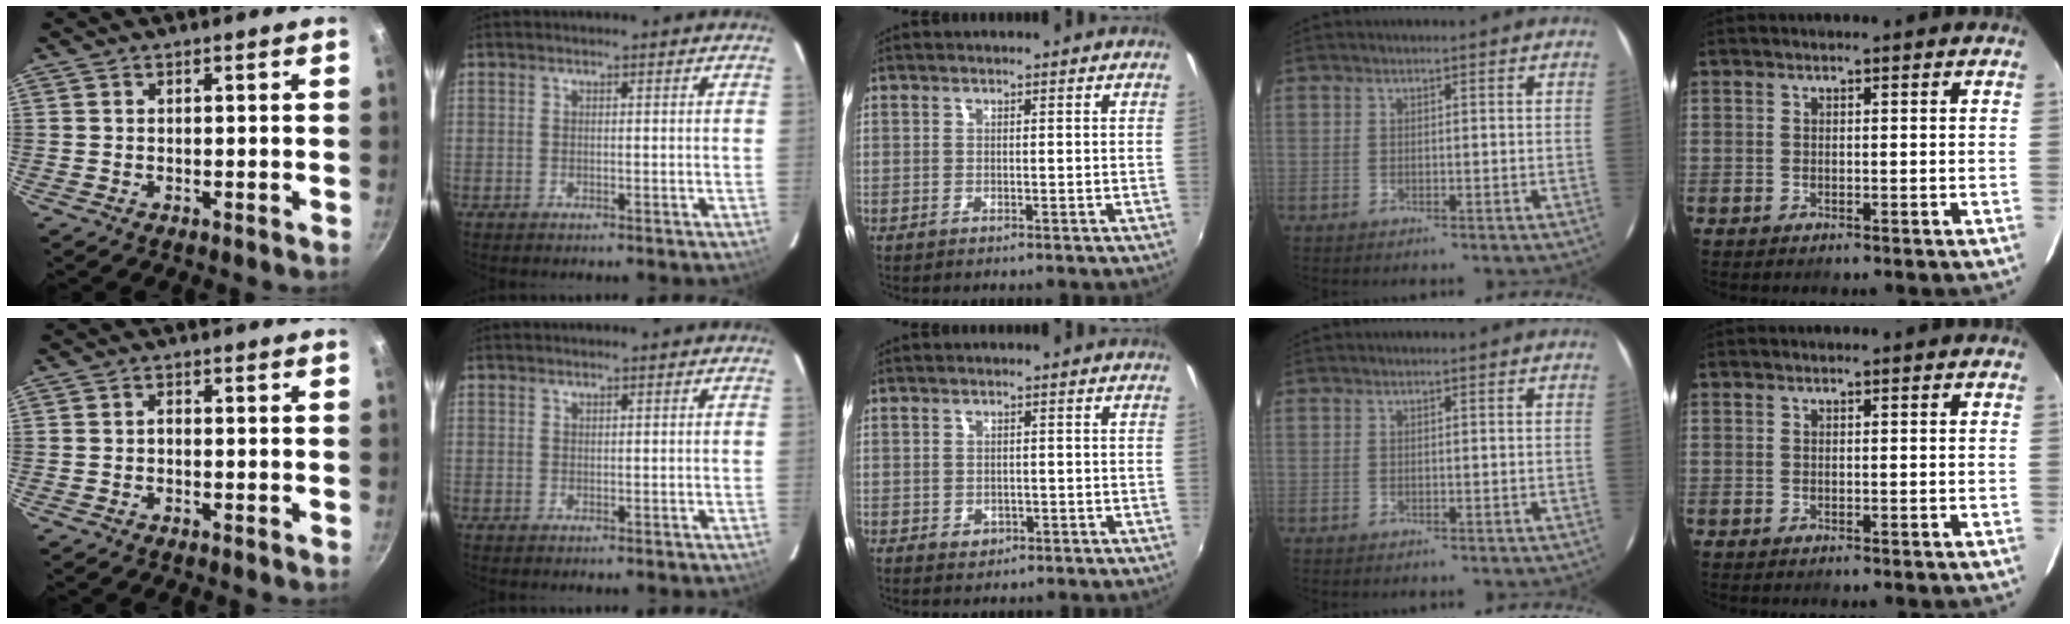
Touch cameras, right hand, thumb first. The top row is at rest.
{"thumb": {"total": 1.0, "force": [-0.4, 0.6, 0.6], "torque": [-0.011, 0.008, -0.009]}, "middle": {"total": 2.2, "force": [-0.7, 1.8, 0.9], "torque": [-0.017, -0.002, -0.007]}}